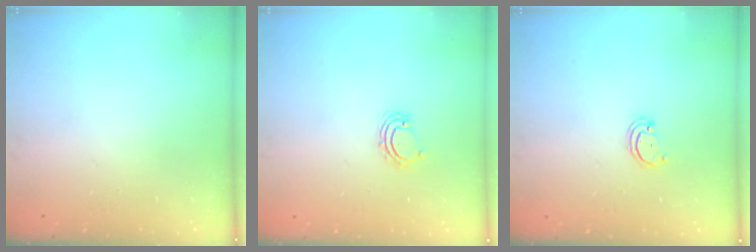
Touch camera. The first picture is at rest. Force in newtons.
{"total": 2.9, "press": 2.9, "slide": 0.4}
{"total": 2.2, "press": 2.2, "slide": 0.2}